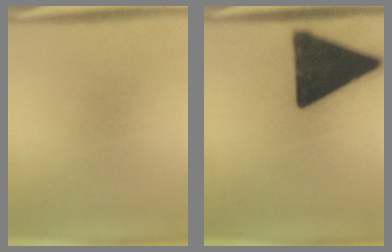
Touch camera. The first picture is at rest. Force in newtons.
{"total": 19.6}